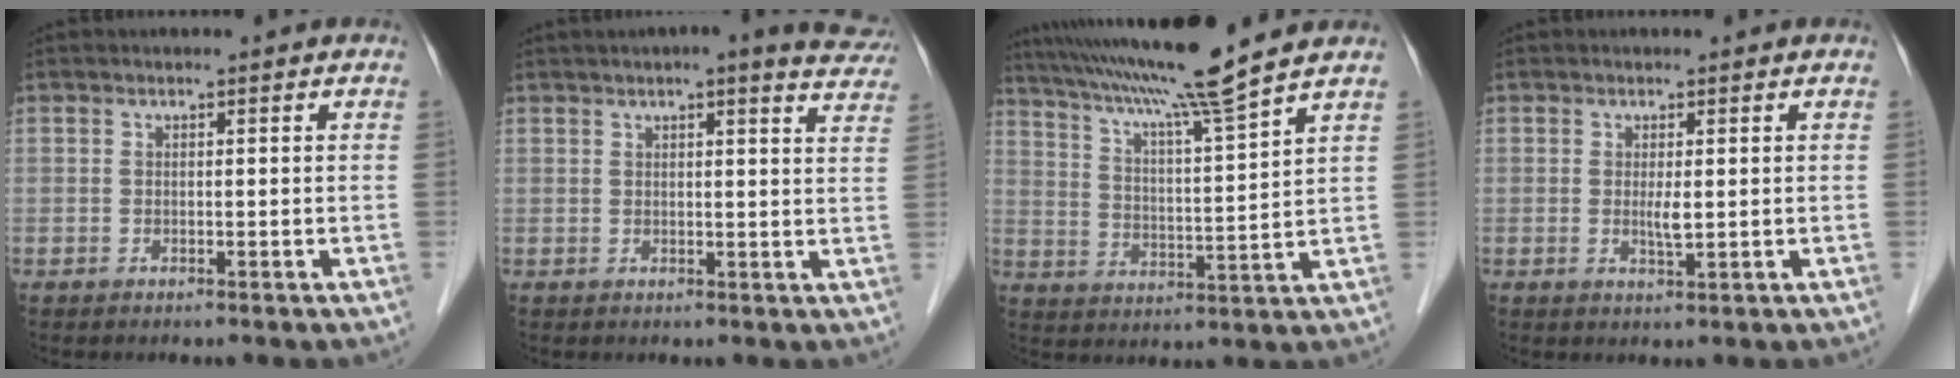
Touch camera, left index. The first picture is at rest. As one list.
[{"total": 12.2, "force": [10.4, 1.8, 6.1], "torque": [-0.062, 0.004, 0.100]}, {"total": 13.9, "force": [11.6, -2.2, 7.3], "torque": [-0.130, -0.003, 0.188]}, {"total": 1.8, "force": [0.2, 0.2, 1.8], "torque": [-0.036, -0.004, 0.005]}]